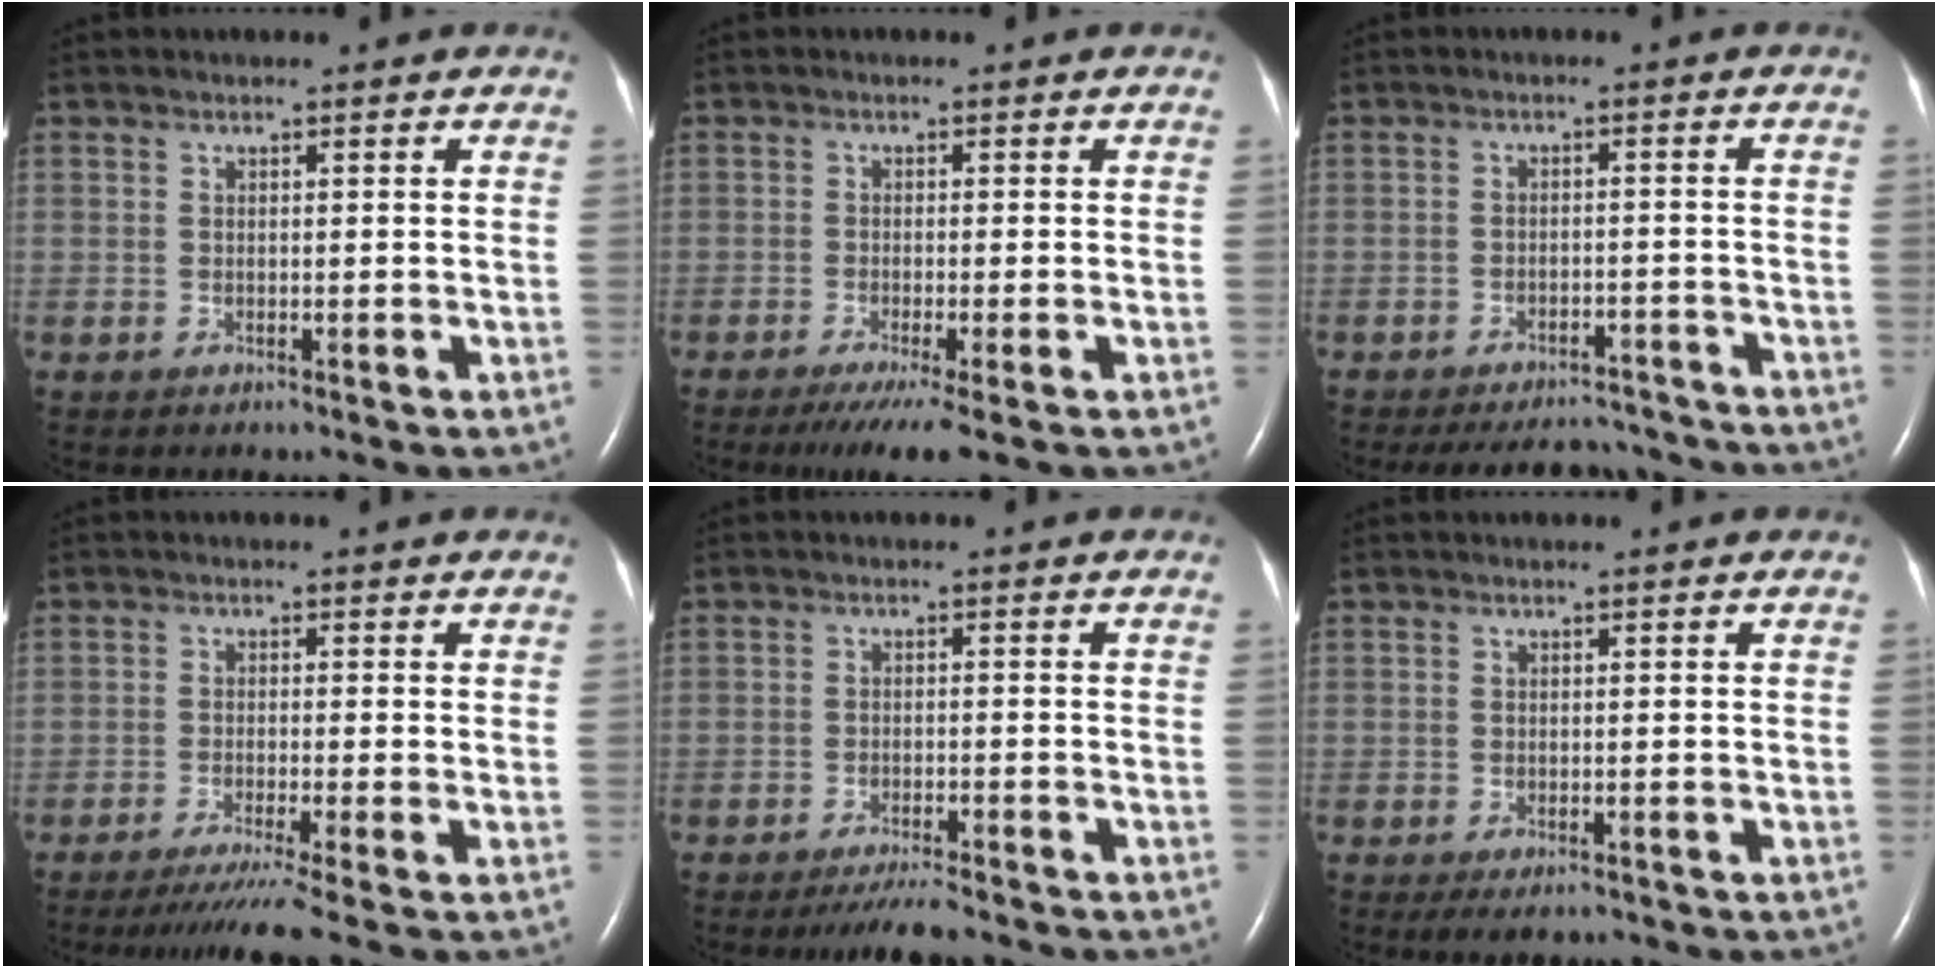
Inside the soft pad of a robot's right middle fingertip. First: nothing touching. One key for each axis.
{"total": 5.6, "fx": -3.7, "fy": -0.1, "fz": 4.2, "tx": -0.064, "ty": -0.016, "tz": -0.062}
{"total": 11.1, "fx": -10.2, "fy": 3.6, "fz": 2.6, "tx": -0.043, "ty": 0.007, "tz": -0.127}
{"total": 7.1, "fx": -5.6, "fy": -1.7, "fz": 4.1, "tx": -0.057, "ty": -0.028, "tz": -0.092}
{"total": 5.0, "fx": -4.5, "fy": 0.2, "fz": 2.3, "tx": -0.037, "ty": -0.013, "tz": -0.073}
{"total": 3.3, "fx": -2.5, "fy": 1.2, "fz": 1.7, "tx": -0.019, "ty": -0.005, "tz": -0.031}